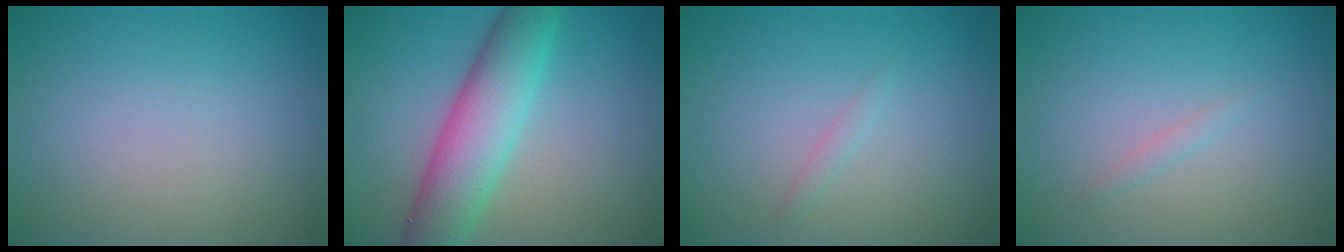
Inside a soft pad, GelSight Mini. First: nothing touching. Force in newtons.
{"total": 6.8, "press": 6.8, "slide": 0.3}
{"total": 0.7, "press": 0.7, "slide": 0.0}
{"total": 0.7, "press": 0.7, "slide": 0.1}